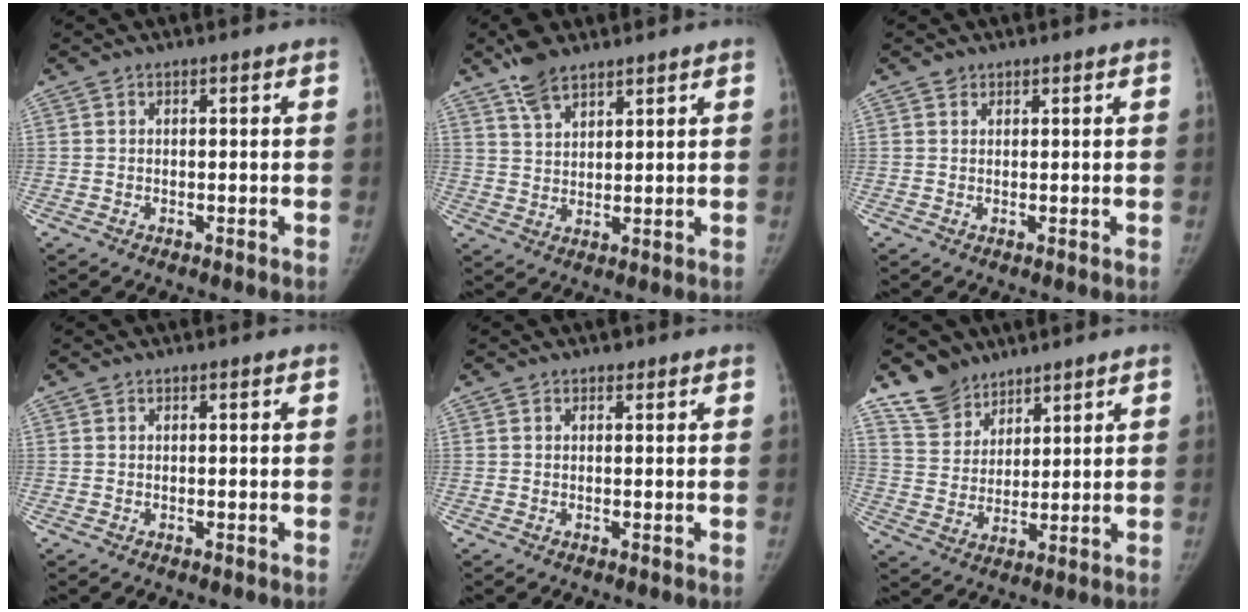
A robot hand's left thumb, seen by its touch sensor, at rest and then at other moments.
{"total": 6.4, "force": [5.0, 2.7, 3.1], "torque": [-0.045, -0.019, 0.097]}
{"total": 0.9, "force": [0.6, 0.6, 0.0], "torque": [0.009, -0.003, 0.007]}
{"total": 0.0}
{"total": 0.8, "force": [0.5, 0.5, 0.2], "torque": [0.002, -0.003, 0.004]}
{"total": 8.5, "force": [6.7, 5.2, 1.2], "torque": [0.003, -0.043, 0.138]}